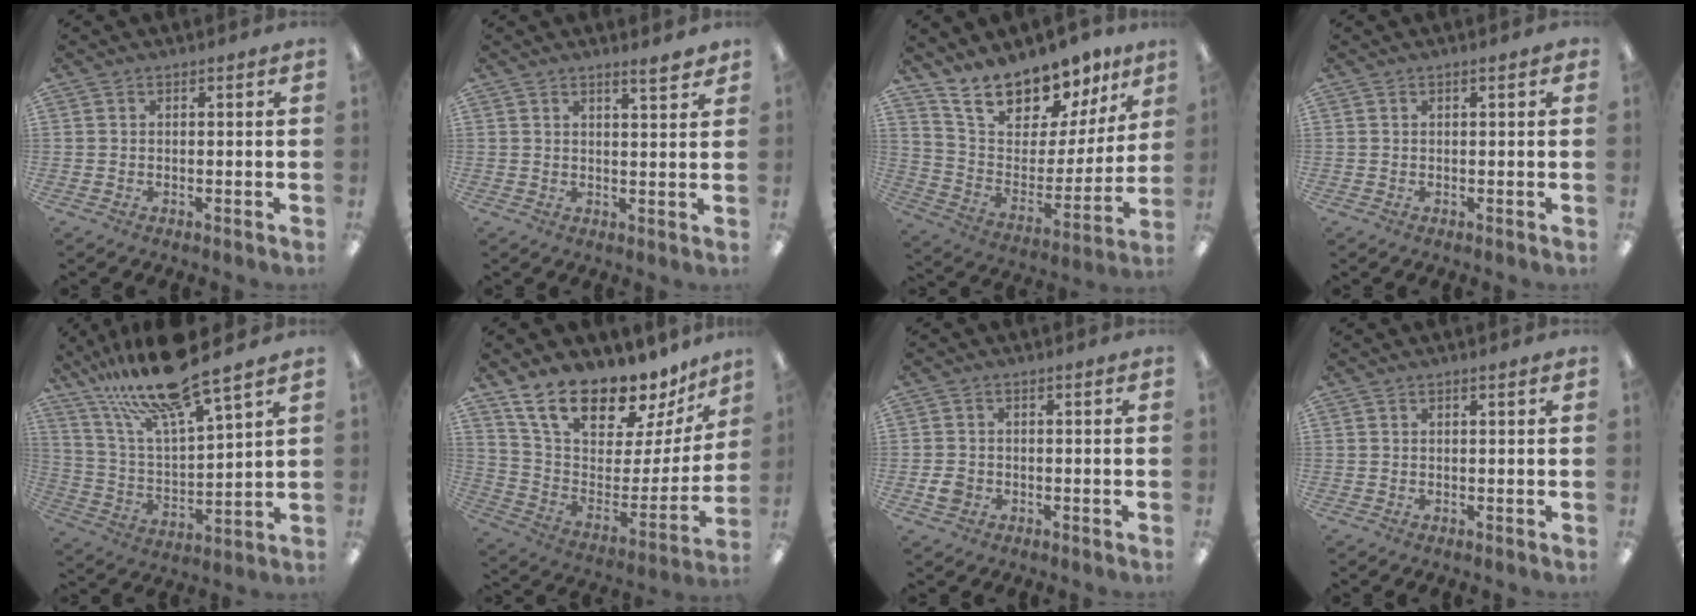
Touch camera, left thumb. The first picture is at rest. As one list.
[{"total": 3.8, "force": [3.3, 0.5, 1.8], "torque": [-0.019, -0.022, 0.054]}, {"total": 17.2, "force": [14.9, 6.6, 5.3], "torque": [-0.108, -0.117, 0.269]}, {"total": 1.2, "force": [0.7, 0.2, 0.9], "torque": [-0.020, 0.002, 0.012]}, {"total": 19.0, "force": [16.1, 2.3, 9.8], "torque": [-0.197, -0.093, 0.274]}, {"total": 19.7, "force": [16.1, 7.2, 8.6], "torque": [-0.156, -0.118, 0.288]}, {"total": 2.7, "force": [-0.6, 2.3, 1.3], "torque": [-0.028, 0.002, -0.013]}, {"total": 0.8, "force": [0.6, 0.0, 0.5], "torque": [-0.011, 0.001, 0.010]}]